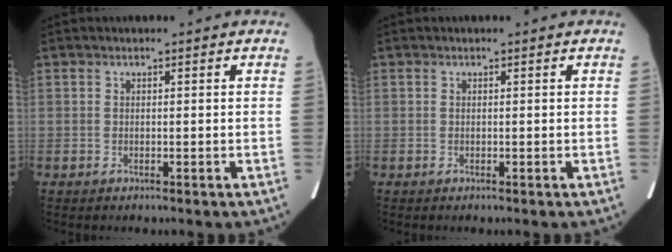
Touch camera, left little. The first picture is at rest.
{"total": 0.0}